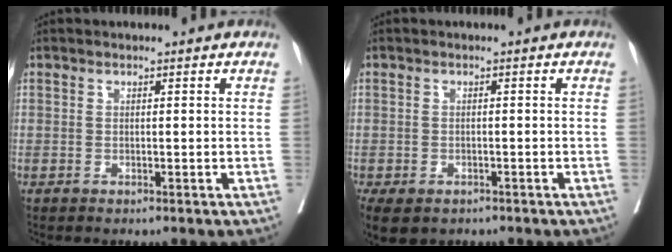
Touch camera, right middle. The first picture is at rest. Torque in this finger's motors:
{"motor_torque": [0.84, -0.88, 0.12, 0.06]}